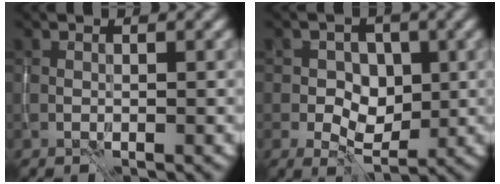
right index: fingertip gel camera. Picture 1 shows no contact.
{"total": 5.3, "force": [-0.2, 4.2, 3.3], "torque": [-0.035, 0.000, -0.008]}